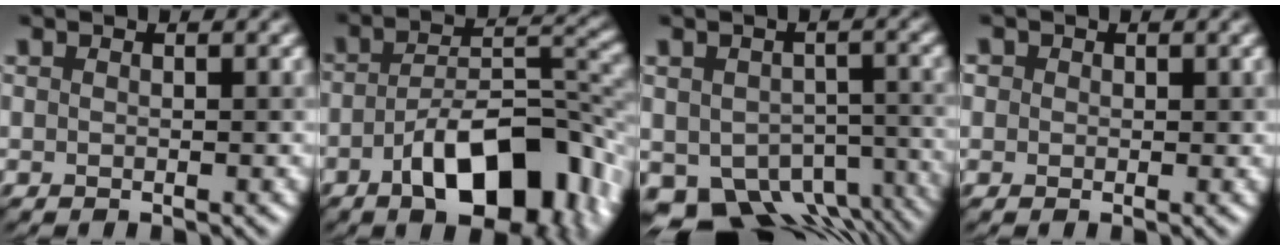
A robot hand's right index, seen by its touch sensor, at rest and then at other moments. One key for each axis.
{"total": 10.5, "fx": -4.6, "fy": 4.4, "fz": 8.3, "tx": -0.126, "ty": 0.012, "tz": -0.080}
{"total": 11.0, "fx": -6.7, "fy": 6.7, "fz": 5.5, "tx": -0.090, "ty": -0.044, "tz": -0.069}
{"total": 1.4, "fx": 0.5, "fy": 1.2, "fz": 0.4, "tx": -0.004, "ty": 0.007, "tz": -0.005}